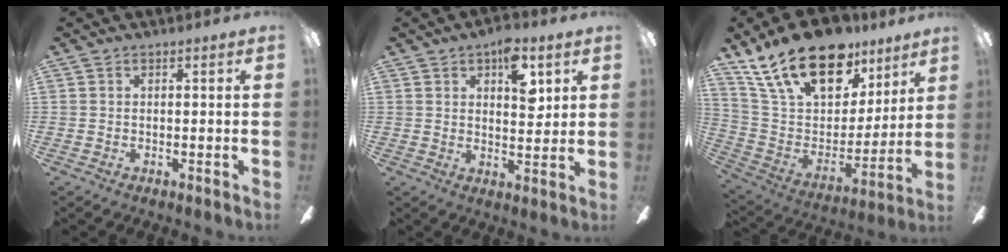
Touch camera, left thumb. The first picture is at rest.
{"total": 9.1, "force": [4.4, 4.7, 6.5], "torque": [-0.070, -0.016, 0.068]}
{"total": 25.1, "force": [16.0, 13.0, 14.4], "torque": [-0.249, -0.094, 0.286]}